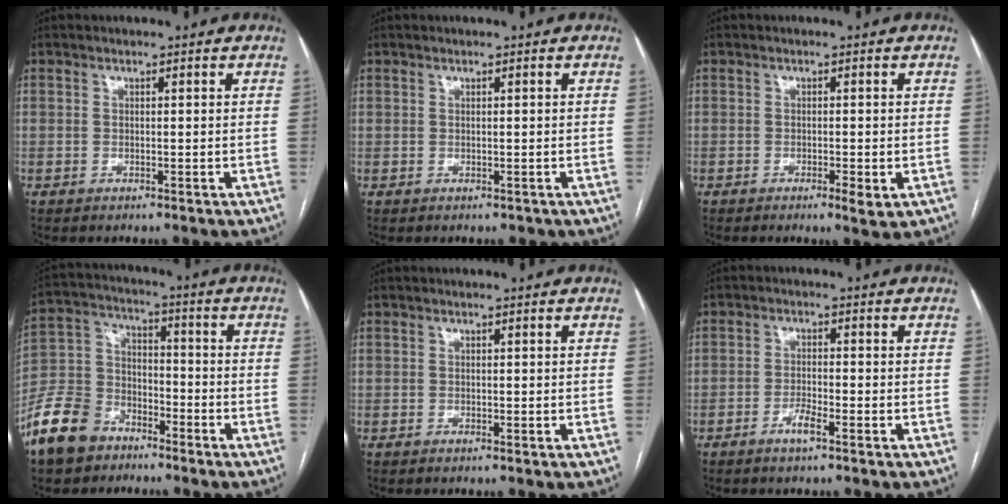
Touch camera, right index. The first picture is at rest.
{"total": 0.9, "force": [-0.2, 0.9, 0.2], "torque": [-0.002, 0.004, 0.003]}
{"total": 2.5, "force": [-1.1, 0.6, 2.2], "torque": [-0.031, -0.002, -0.013]}
{"total": 11.4, "force": [-7.9, 7.0, 4.3], "torque": [-0.112, 0.008, -0.159]}
{"total": 0.0}
{"total": 2.5, "force": [-1.7, 0.1, 1.9], "torque": [-0.037, 0.000, -0.036]}